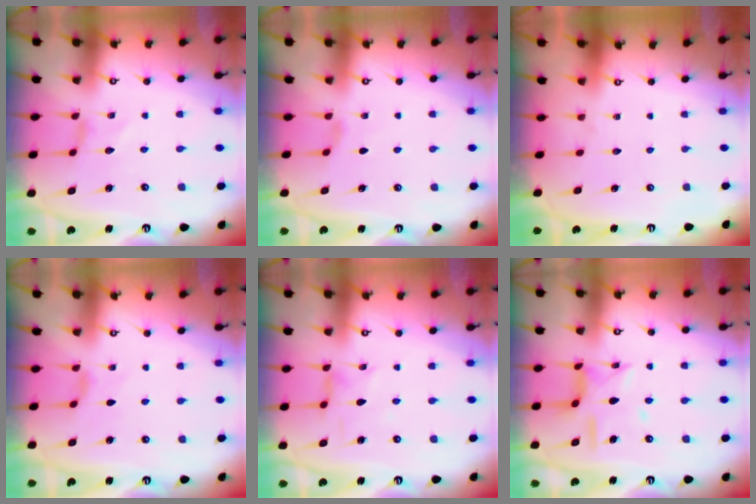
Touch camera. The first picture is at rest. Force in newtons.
{"total": 0.0}
{"total": 0.0}
{"total": 1.0, "press": 0.9, "slide": 0.4}
{"total": 3.0, "press": 2.9, "slide": 0.3}
{"total": 10.7, "press": 10.7, "slide": 0.7}